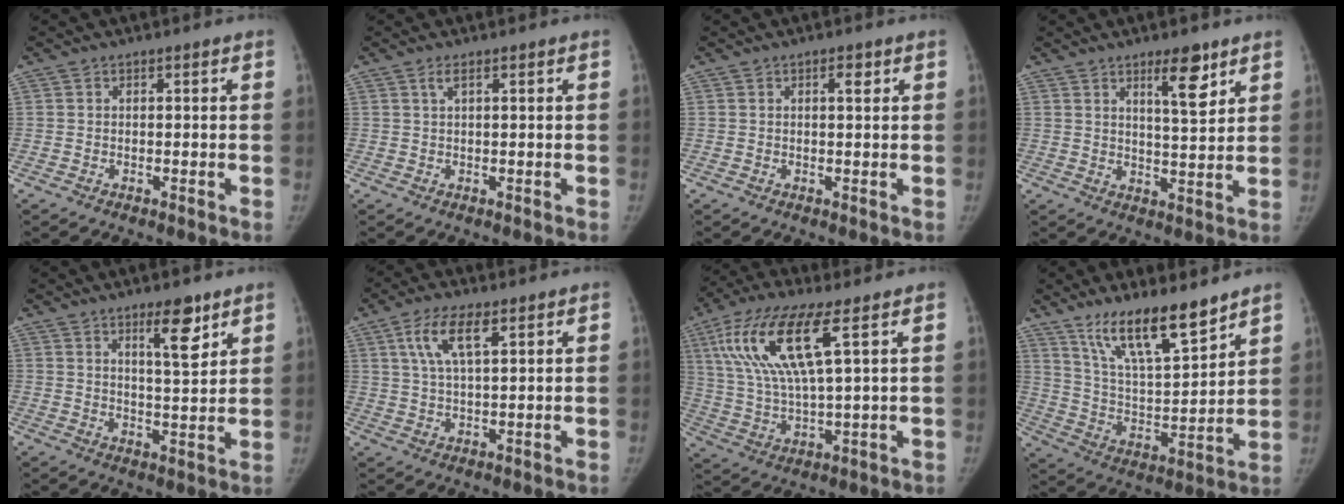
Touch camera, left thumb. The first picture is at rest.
{"total": 1.3, "force": [0.7, 0.2, 1.1], "torque": [-0.027, 0.006, 0.016]}
{"total": 1.7, "force": [0.8, 0.6, 1.4], "torque": [-0.018, -0.001, 0.011]}
{"total": 7.2, "force": [4.5, 1.8, 5.2], "torque": [-0.068, -0.034, 0.072]}
{"total": 7.2, "force": [4.6, 1.8, 5.2], "torque": [-0.068, -0.034, 0.072]}
{"total": 7.6, "force": [3.6, 2.6, 6.2], "torque": [-0.122, -0.006, 0.071]}
{"total": 15.8, "force": [6.4, 3.9, 13.9], "torque": [-0.304, -0.015, 0.125]}
{"total": 15.8, "force": [11.8, 4.1, 9.6], "torque": [-0.137, -0.076, 0.219]}